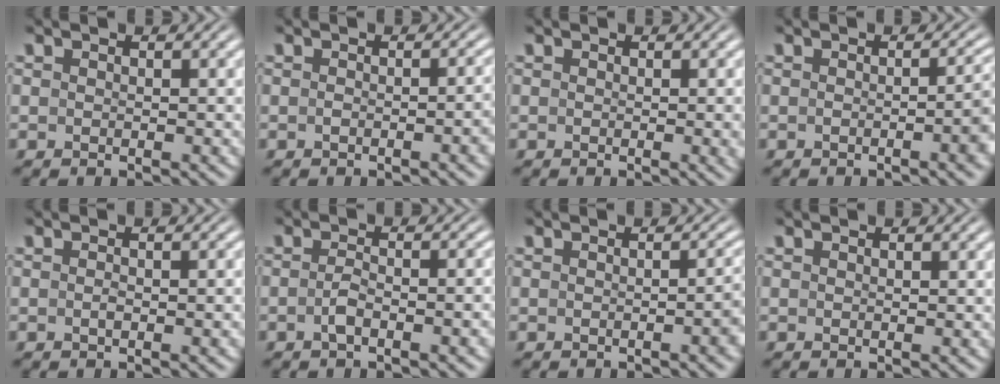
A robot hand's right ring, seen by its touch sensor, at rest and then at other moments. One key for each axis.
{"total": 1.5, "fx": -0.9, "fy": -0.2, "fz": 1.1, "tx": -0.017, "ty": 0.002, "tz": -0.014}
{"total": 0.6, "fx": 0.0, "fy": 0.0, "fz": 0.6, "tx": -0.009, "ty": -0.001, "tz": 0.000}
{"total": 3.0, "fx": -0.9, "fy": 0.5, "fz": 2.8, "tx": -0.025, "ty": 0.004, "tz": -0.018}
{"total": 0.8, "fx": -0.6, "fy": -0.1, "fz": 0.6, "tx": -0.012, "ty": 0.002, "tz": -0.010}
{"total": 2.2, "fx": -1.6, "fy": -0.1, "fz": 1.4, "tx": -0.029, "ty": -0.005, "tz": -0.024}
{"total": 1.9, "fx": -0.7, "fy": 0.2, "fz": 1.8, "tx": -0.017, "ty": 0.006, "tz": -0.014}
{"total": 0.0}